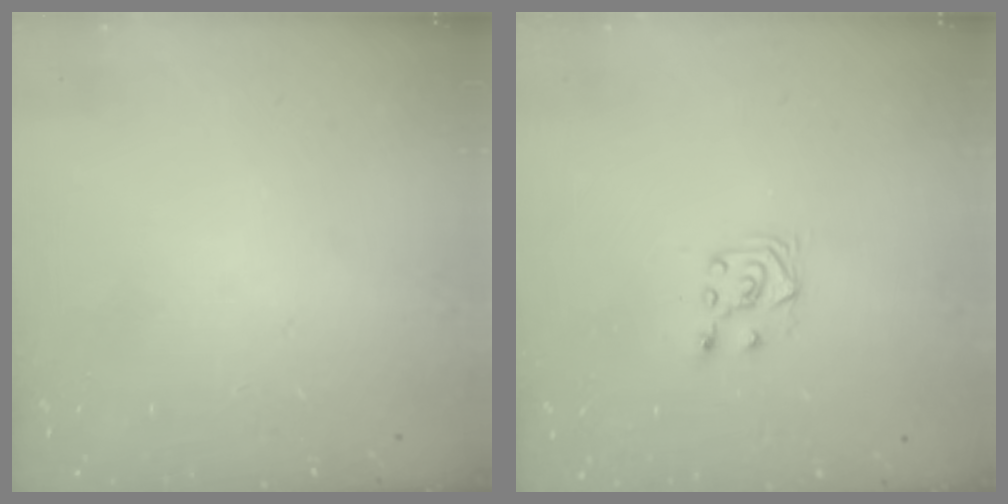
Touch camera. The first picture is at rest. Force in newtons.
{"total": 6.3, "press": 6.3, "slide": 0.7}